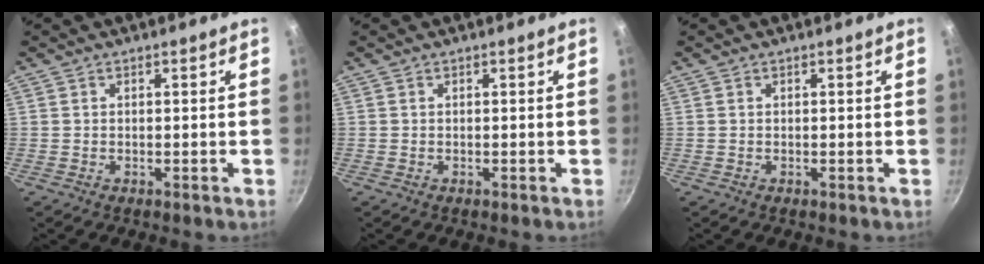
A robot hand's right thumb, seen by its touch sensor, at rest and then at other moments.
{"total": 0.0}
{"total": 0.0}